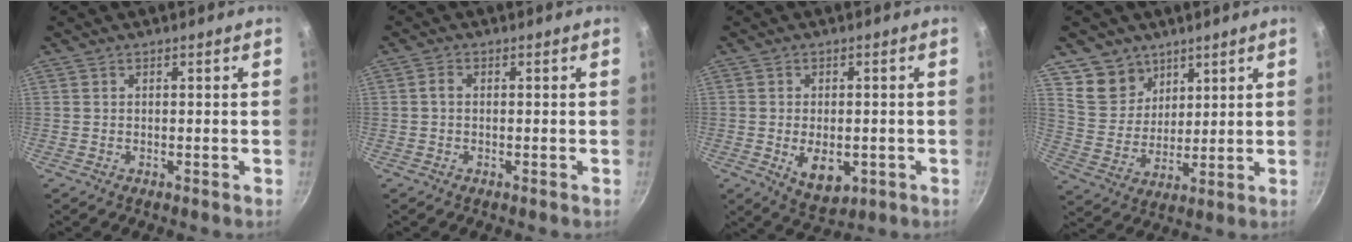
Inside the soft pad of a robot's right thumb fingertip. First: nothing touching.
{"total": 1.3, "force": [-0.1, 0.9, 0.9], "torque": [-0.016, 0.007, -0.003]}
{"total": 7.6, "force": [-1.8, 4.6, 5.8], "torque": [-0.074, -0.006, -0.013]}
{"total": 9.3, "force": [6.1, 6.8, 1.7], "torque": [0.001, -0.035, 0.122]}